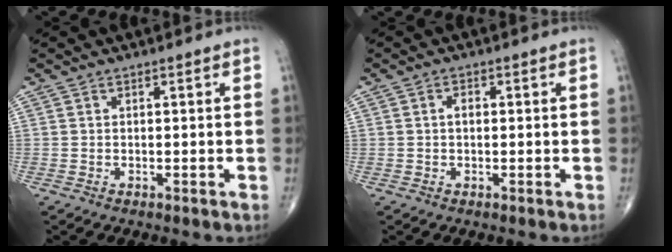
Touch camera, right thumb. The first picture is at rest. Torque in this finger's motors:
{"motor_torque": [0.02, 0.55, 0.05, -0.10, 0.03]}